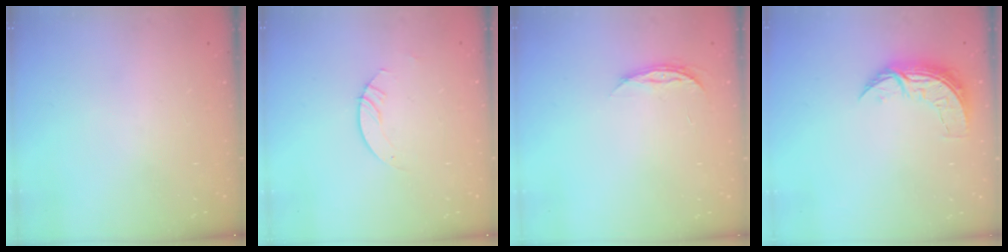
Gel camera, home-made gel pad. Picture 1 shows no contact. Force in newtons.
{"total": 2.1, "press": 2.1, "slide": 0.2}
{"total": 4.2, "press": 4.1, "slide": 0.5}
{"total": 7.1, "press": 7.0, "slide": 0.4}